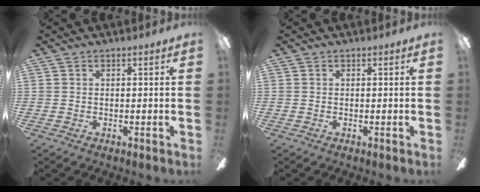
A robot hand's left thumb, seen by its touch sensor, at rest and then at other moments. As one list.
[{"total": 0.0}]